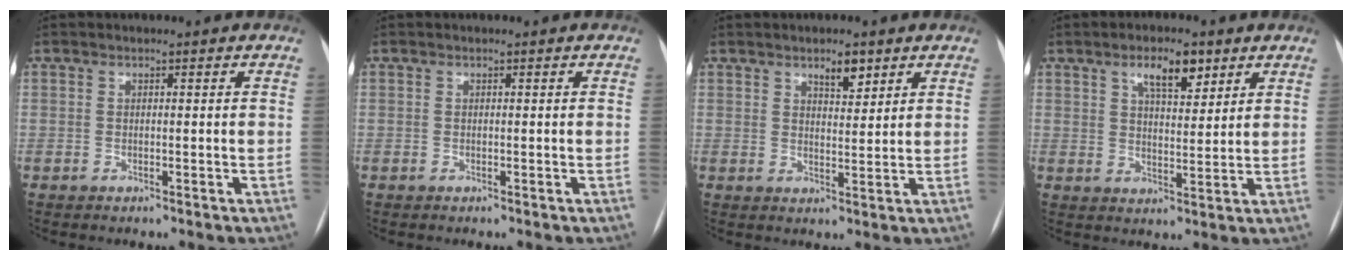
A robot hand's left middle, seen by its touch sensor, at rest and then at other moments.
{"total": 0.0}
{"total": 3.6, "force": [2.5, 1.2, 2.3], "torque": [-0.034, 0.000, 0.040]}
{"total": 6.3, "force": [3.8, 2.3, 4.6], "torque": [-0.077, 0.006, 0.062]}